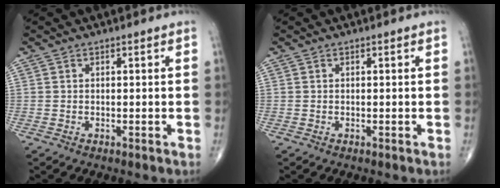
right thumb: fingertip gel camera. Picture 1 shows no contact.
{"total": 0.0}